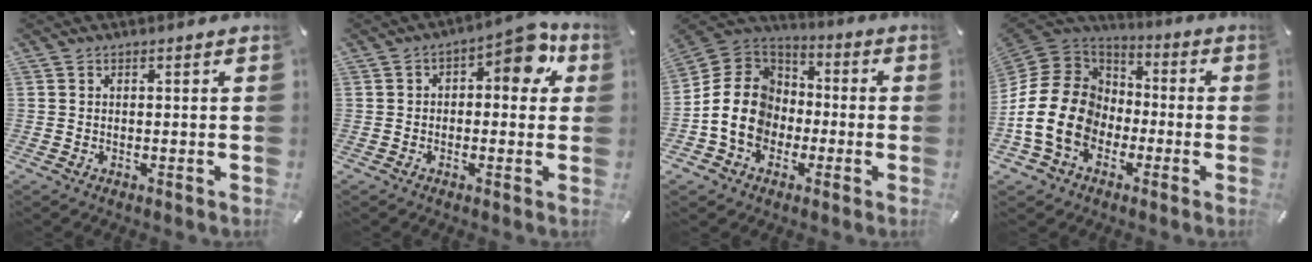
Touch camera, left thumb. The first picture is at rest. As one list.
[{"total": 8.8, "force": [2.7, 4.7, 7.0], "torque": [-0.088, -0.011, 0.039]}, {"total": 14.4, "force": [-3.7, 12.5, 6.2], "torque": [-0.146, 0.028, -0.067]}, {"total": 17.6, "force": [-5.5, 14.7, 8.1], "torque": [-0.177, 0.031, -0.098]}]